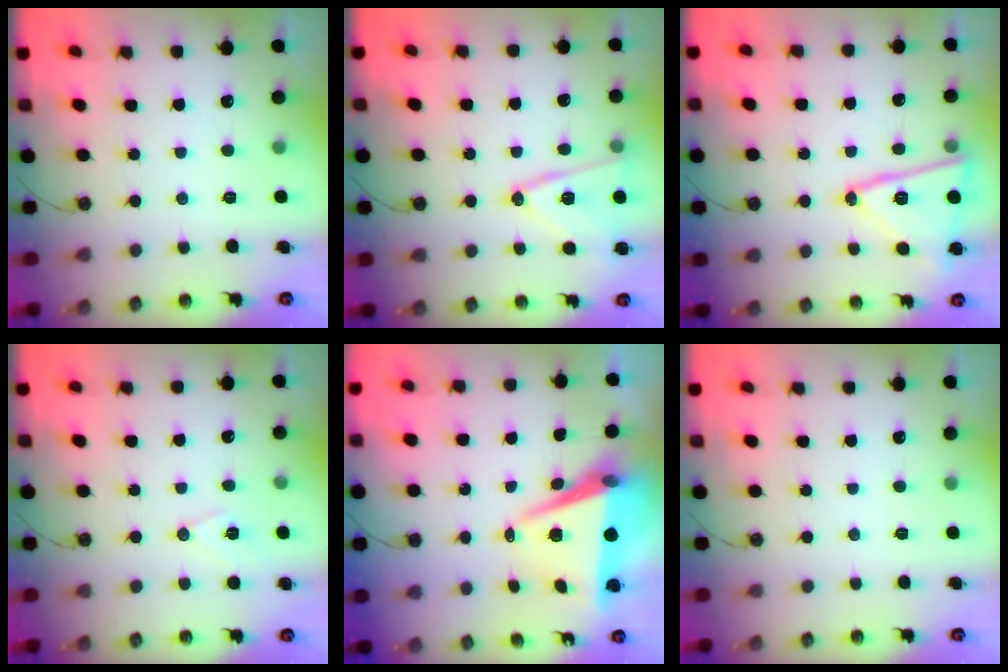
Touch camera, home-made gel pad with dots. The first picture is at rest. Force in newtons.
{"total": 13.3, "press": 13.1, "slide": 2.6}
{"total": 16.7, "press": 16.7, "slide": 0.7}
{"total": 8.0, "press": 6.9, "slide": 4.1}
{"total": 9.2, "press": 8.2, "slide": 4.2}
{"total": 0.0}